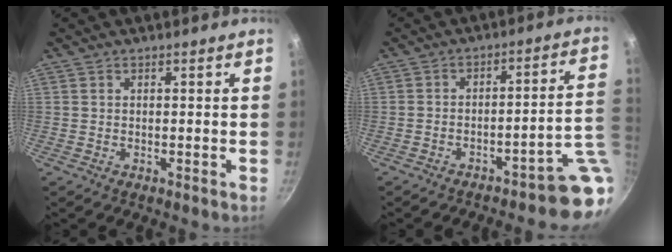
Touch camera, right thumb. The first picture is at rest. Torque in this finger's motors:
{"motor_torque": [2.68, 0.43, 1.37, -0.61, 0.08]}